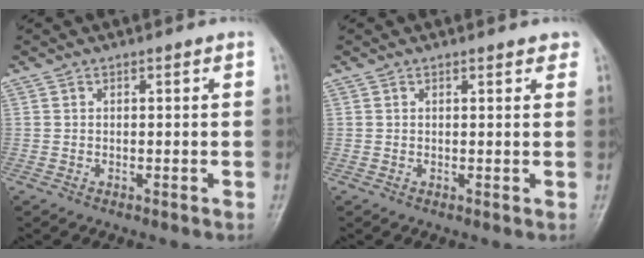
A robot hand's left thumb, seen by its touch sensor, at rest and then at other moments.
{"total": 2.1, "force": [1.6, 0.7, 1.1], "torque": [-0.001, -0.001, 0.015]}